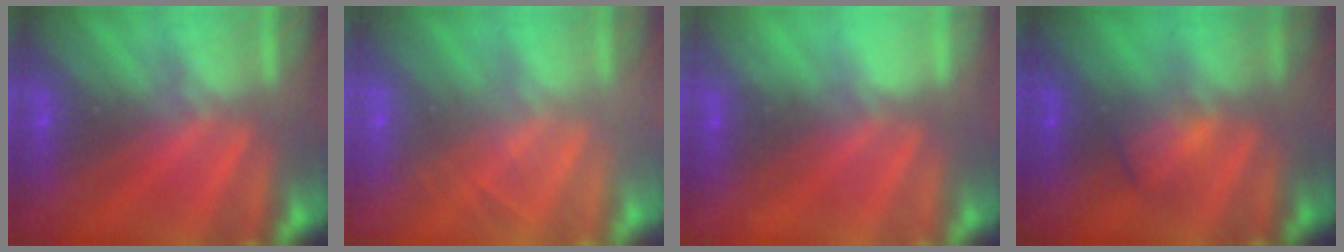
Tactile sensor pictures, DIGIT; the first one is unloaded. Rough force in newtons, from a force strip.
{"total": 2.0}
{"total": 2.3}
{"total": 2.0}